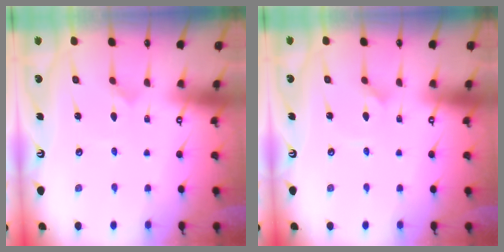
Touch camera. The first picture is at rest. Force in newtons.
{"total": 1.1, "press": 1.1, "slide": 0.1}